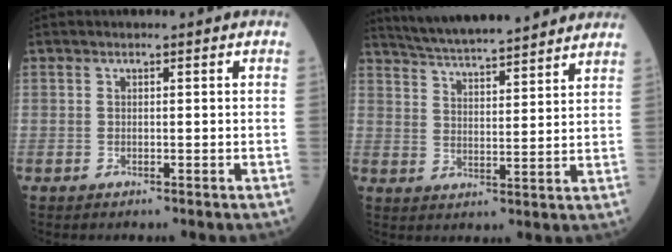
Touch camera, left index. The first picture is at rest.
{"total": 17.4, "force": [15.6, 1.7, 7.4], "torque": [-0.121, 0.020, 0.229]}